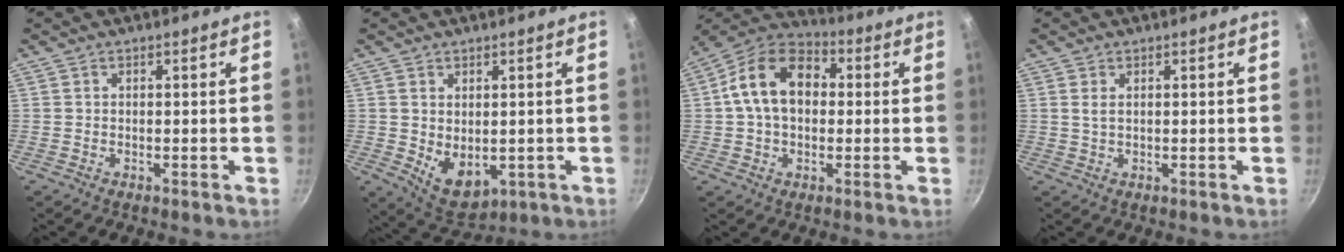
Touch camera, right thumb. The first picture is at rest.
{"total": 7.2, "force": [0.1, 4.9, 5.3], "torque": [-0.068, -0.019, 0.022]}
{"total": 14.1, "force": [1.5, 9.9, 9.9], "torque": [-0.138, 0.031, 0.004]}
{"total": 1.4, "force": [0.5, 0.7, 1.2], "torque": [-0.023, -0.001, 0.010]}